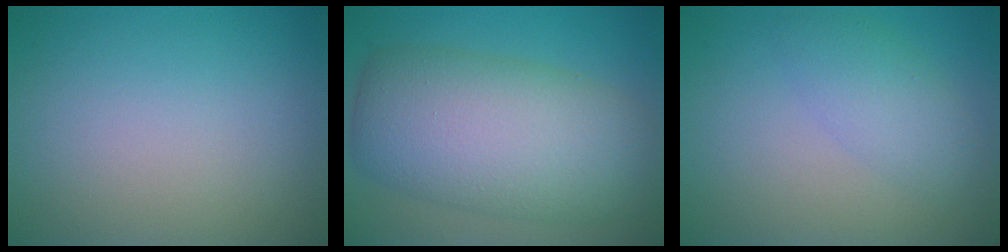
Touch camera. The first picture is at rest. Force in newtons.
{"total": 10.6, "press": 10.6, "slide": 0.3}
{"total": 2.8, "press": 2.8, "slide": 0.1}